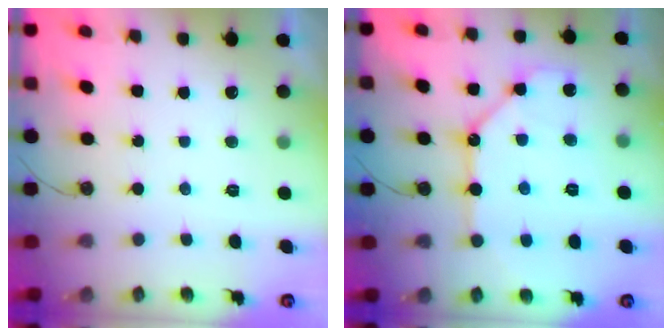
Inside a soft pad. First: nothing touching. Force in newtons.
{"total": 12.1, "press": 12.1, "slide": 0.4}